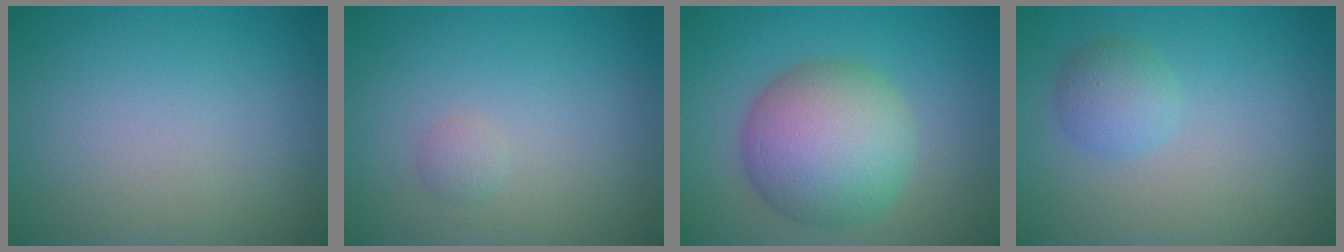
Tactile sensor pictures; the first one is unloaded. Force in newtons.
{"total": 0.7, "press": 0.7, "slide": 0.0}
{"total": 8.6, "press": 8.6, "slide": 0.3}
{"total": 2.3, "press": 2.3, "slide": 0.1}